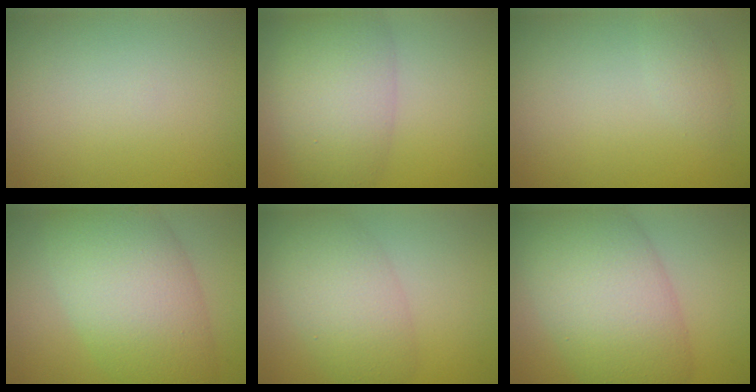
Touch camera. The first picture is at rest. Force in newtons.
{"total": 6.1, "press": 6.1, "slide": 0.2}
{"total": 1.2, "press": 1.2, "slide": 0.1}
{"total": 9.6, "press": 9.6, "slide": 0.5}
{"total": 5.2, "press": 5.2, "slide": 0.2}
{"total": 9.9, "press": 9.9, "slide": 0.7}